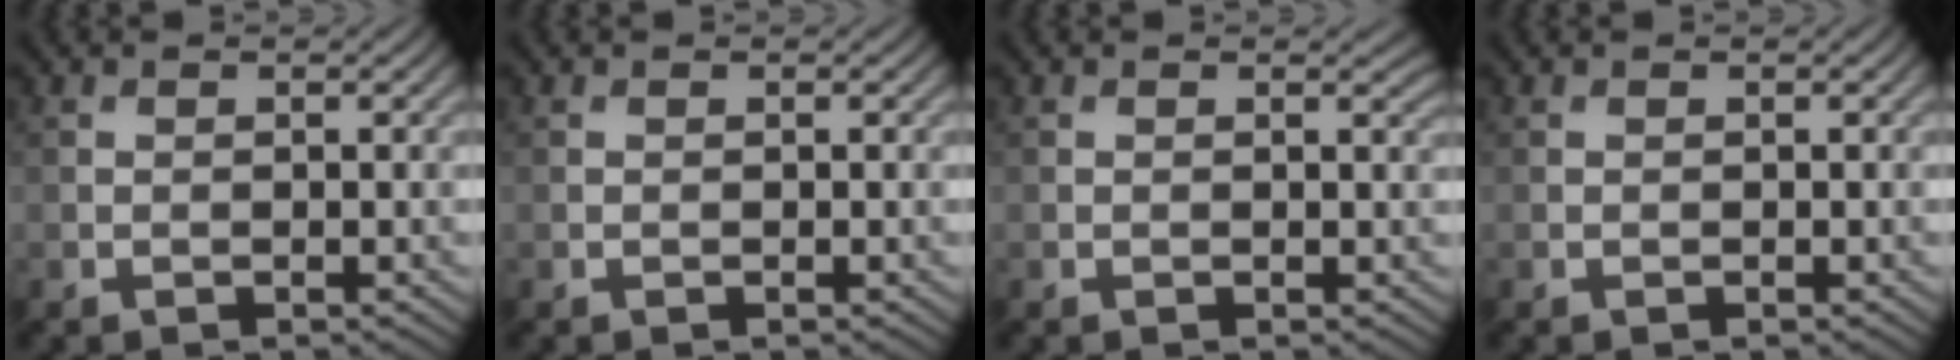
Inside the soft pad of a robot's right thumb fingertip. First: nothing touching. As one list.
[{"total": 0.0}, {"total": 0.5, "force": [0.3, 0.0, 0.4], "torque": [-0.004, -0.001, 0.004]}, {"total": 0.0}]